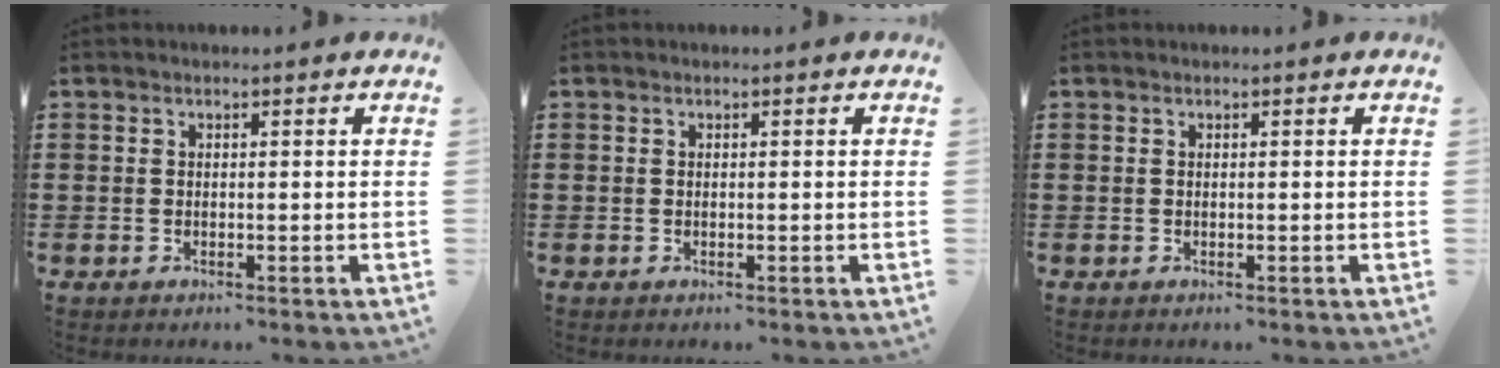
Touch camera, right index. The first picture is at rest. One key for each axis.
{"total": 0.0}
{"total": 0.0}